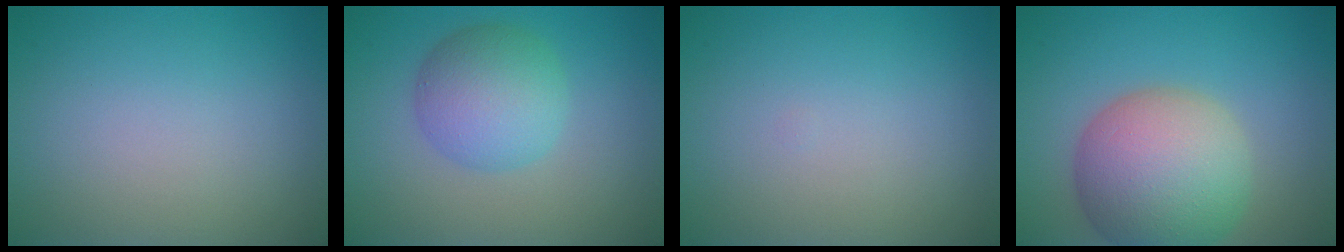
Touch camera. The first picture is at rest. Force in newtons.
{"total": 5.1, "press": 5.1, "slide": 0.1}
{"total": 0.0}
{"total": 9.6, "press": 9.6, "slide": 0.6}